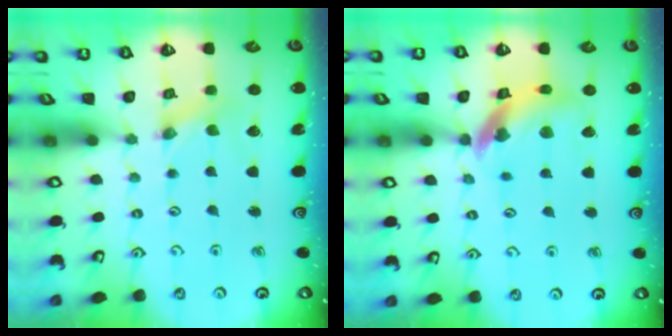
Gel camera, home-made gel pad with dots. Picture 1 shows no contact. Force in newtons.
{"total": 14.3, "press": 14.2, "slide": 1.6}